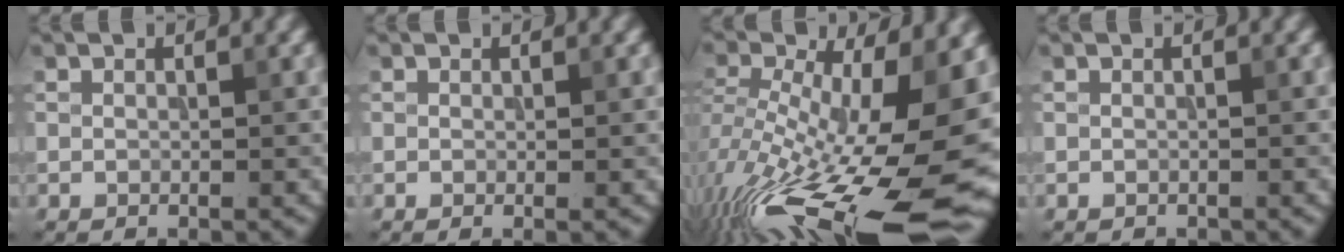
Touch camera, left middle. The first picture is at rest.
{"total": 0.8, "force": [0.0, 0.0, 0.8], "torque": [-0.010, -0.007, -0.002]}
{"total": 18.1, "force": [-5.4, 7.3, 15.7], "torque": [-0.278, -0.029, -0.085]}
{"total": 0.0}